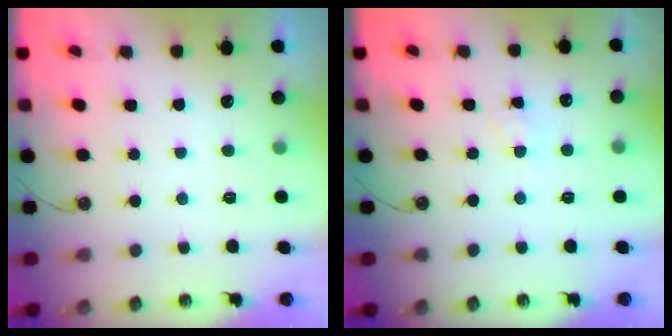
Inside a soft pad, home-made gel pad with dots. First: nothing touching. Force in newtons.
{"total": 4.5, "press": 4.5, "slide": 0.6}